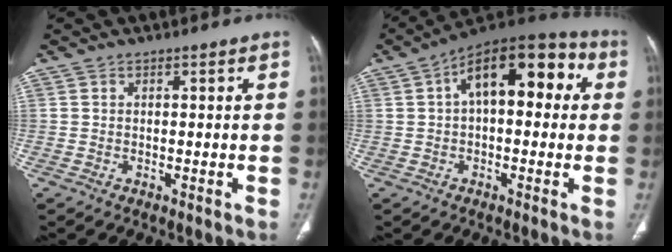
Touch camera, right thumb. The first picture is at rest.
{"total": 16.8, "force": [3.6, 8.6, 13.9], "torque": [-0.167, 0.044, 0.045]}